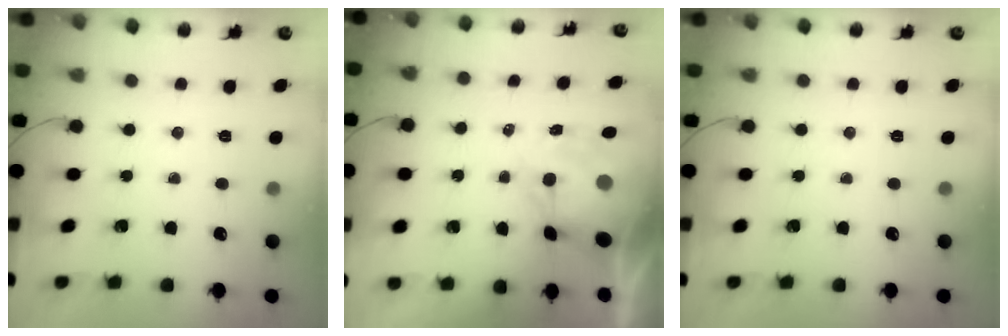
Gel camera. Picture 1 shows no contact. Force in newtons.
{"total": 10.0, "press": 9.6, "slide": 2.9}
{"total": 0.0}